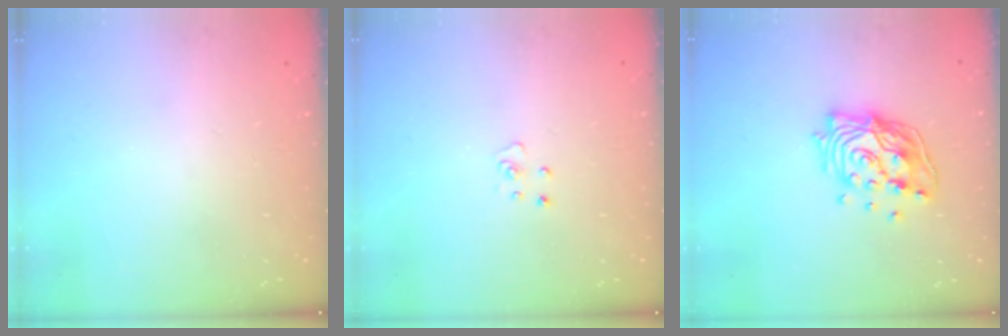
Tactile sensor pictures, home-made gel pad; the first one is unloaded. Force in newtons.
{"total": 3.9, "press": 3.9, "slide": 0.3}
{"total": 16.5, "press": 16.1, "slide": 3.6}